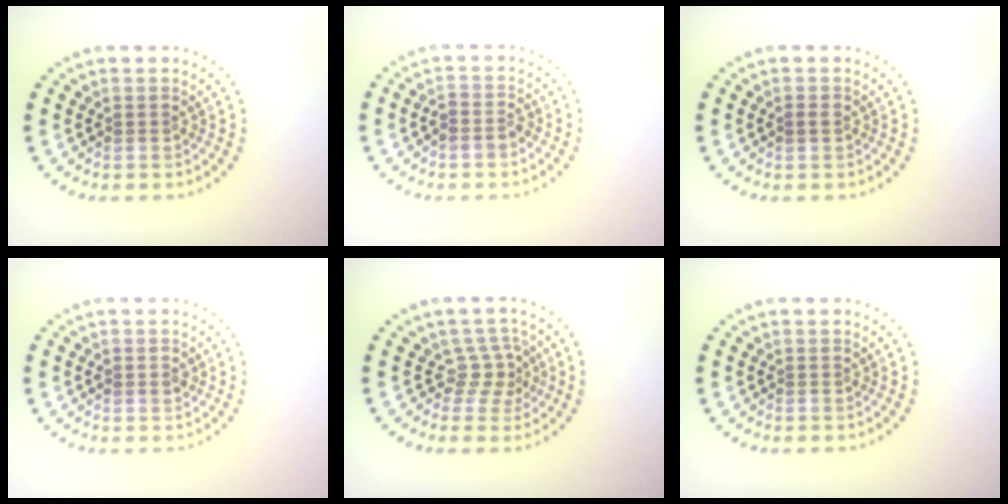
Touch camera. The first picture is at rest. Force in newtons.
{"total": 1.4, "press": 1.3, "slide": 0.7}
{"total": 0.8, "press": 0.8, "slide": 0.3}
{"total": 1.0, "press": 1.0, "slide": 0.1}
{"total": 2.3, "press": 1.6, "slide": 1.7}
{"total": 0.0}